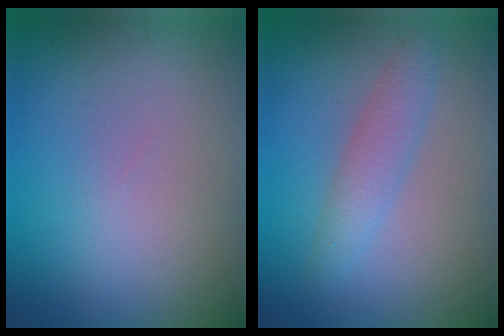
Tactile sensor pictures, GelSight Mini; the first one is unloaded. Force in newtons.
{"total": 2.5, "press": 2.5, "slide": 0.1}